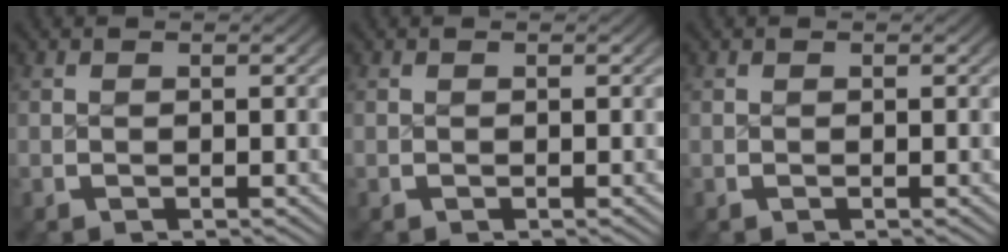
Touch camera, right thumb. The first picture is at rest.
{"total": 0.0}
{"total": 0.0}